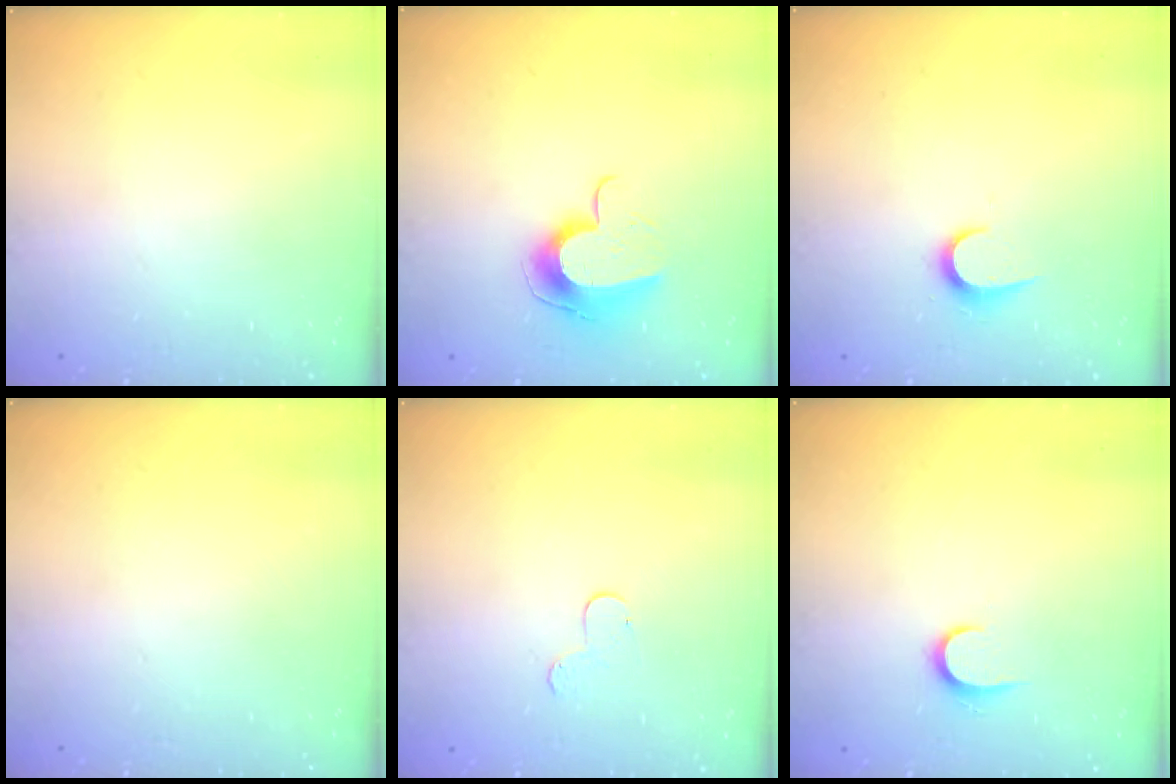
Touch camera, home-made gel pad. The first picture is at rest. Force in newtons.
{"total": 10.0, "press": 10.0, "slide": 0.3}
{"total": 6.2, "press": 6.1, "slide": 0.6}
{"total": 0.0}
{"total": 5.3, "press": 5.3, "slide": 0.6}
{"total": 6.2, "press": 6.1, "slide": 0.6}